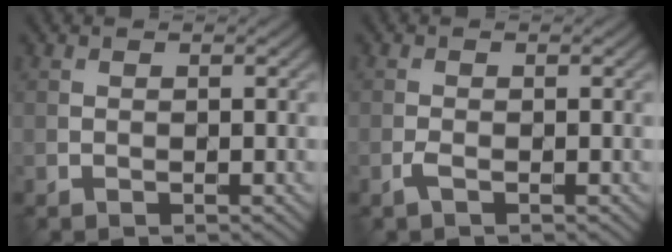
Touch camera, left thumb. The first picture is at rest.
{"total": 1.1, "force": [-0.6, 0.3, 0.9], "torque": [-0.024, 0.001, -0.015]}